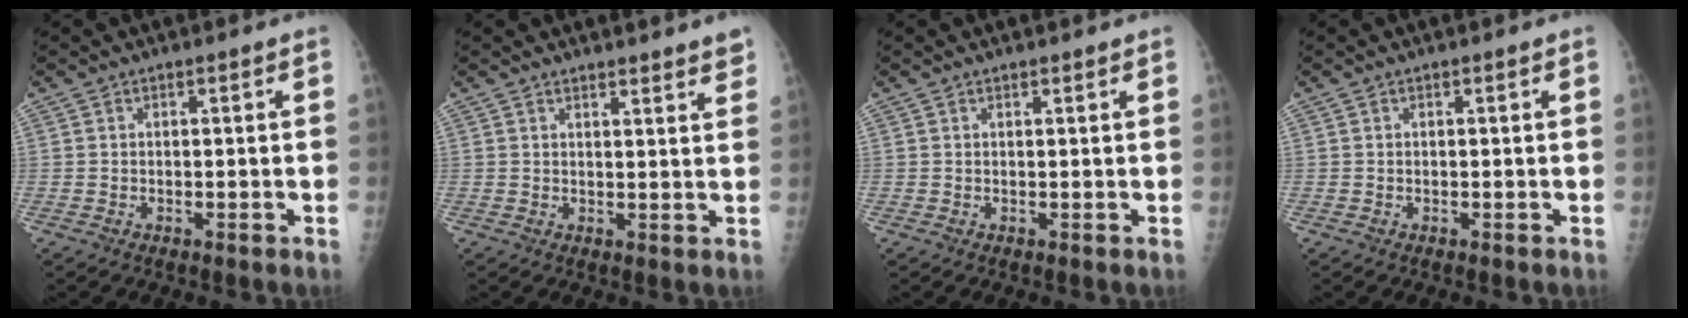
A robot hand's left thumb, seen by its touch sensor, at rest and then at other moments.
{"total": 5.4, "force": [4.8, 0.9, 2.2], "torque": [-0.011, -0.021, 0.050]}
{"total": 0.8, "force": [0.8, 0.1, 0.3], "torque": [-0.002, -0.001, 0.012]}
{"total": 0.0}